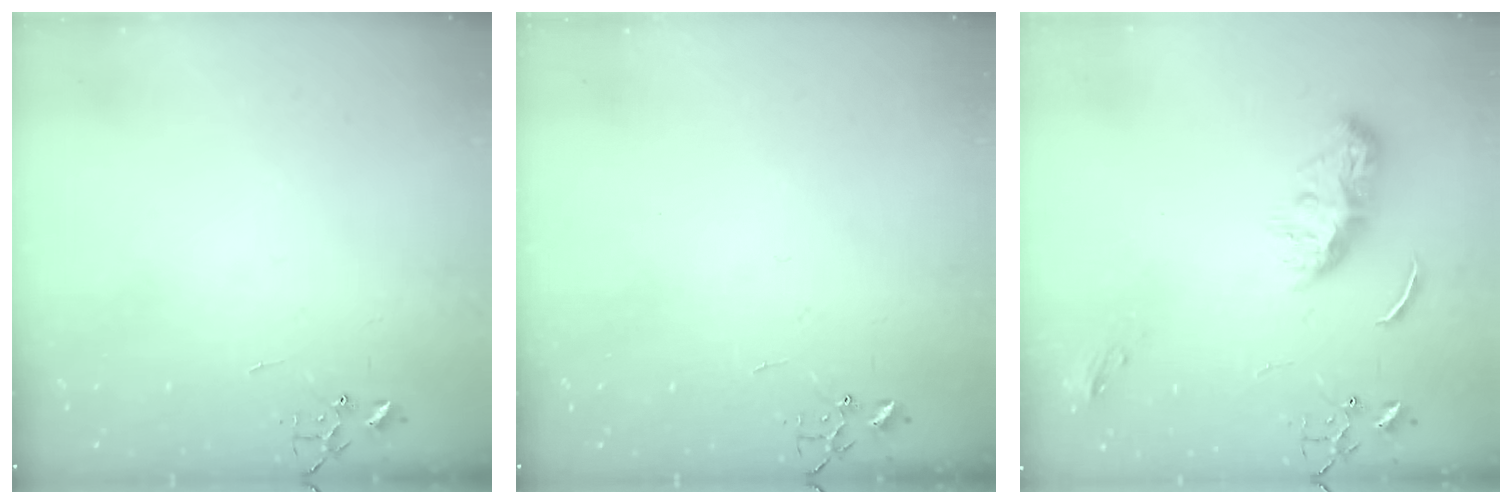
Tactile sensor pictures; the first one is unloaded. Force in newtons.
{"total": 0.0}
{"total": 8.7, "press": 8.7, "slide": 0.3}